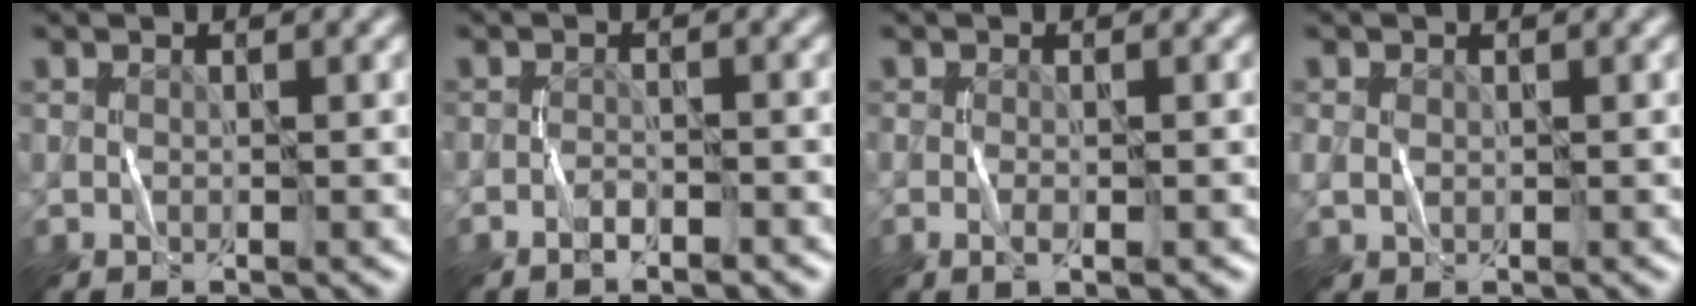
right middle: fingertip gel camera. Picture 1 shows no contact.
{"total": 1.3, "force": [-1.1, 0.2, 0.6], "torque": [-0.012, 0.005, -0.020]}
{"total": 1.5, "force": [-0.6, 0.2, 1.4], "torque": [-0.030, 0.002, -0.010]}
{"total": 1.2, "force": [0.1, 0.9, 0.7], "torque": [-0.021, 0.002, 0.003]}